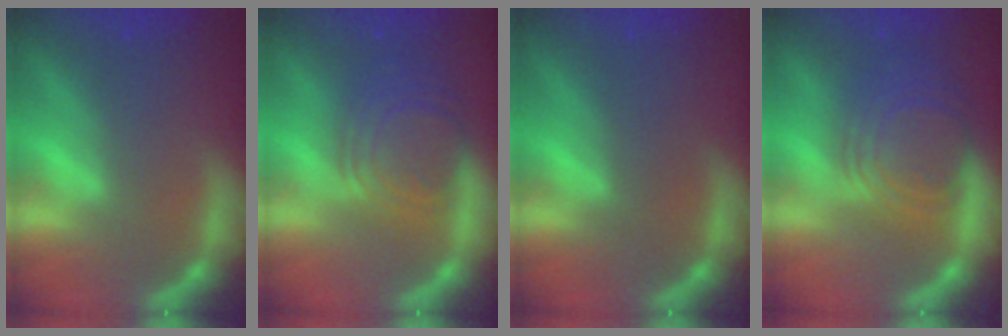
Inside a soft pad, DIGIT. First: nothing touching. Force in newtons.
{"total": 8.1}
{"total": 0.0}
{"total": 9.5}